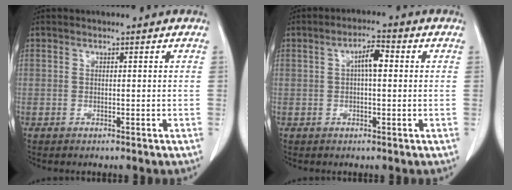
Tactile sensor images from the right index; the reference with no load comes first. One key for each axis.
{"total": 3.8, "fx": 0.6, "fy": 1.1, "fz": 3.6, "tx": -0.065, "ty": 0.011, "tz": 0.007}